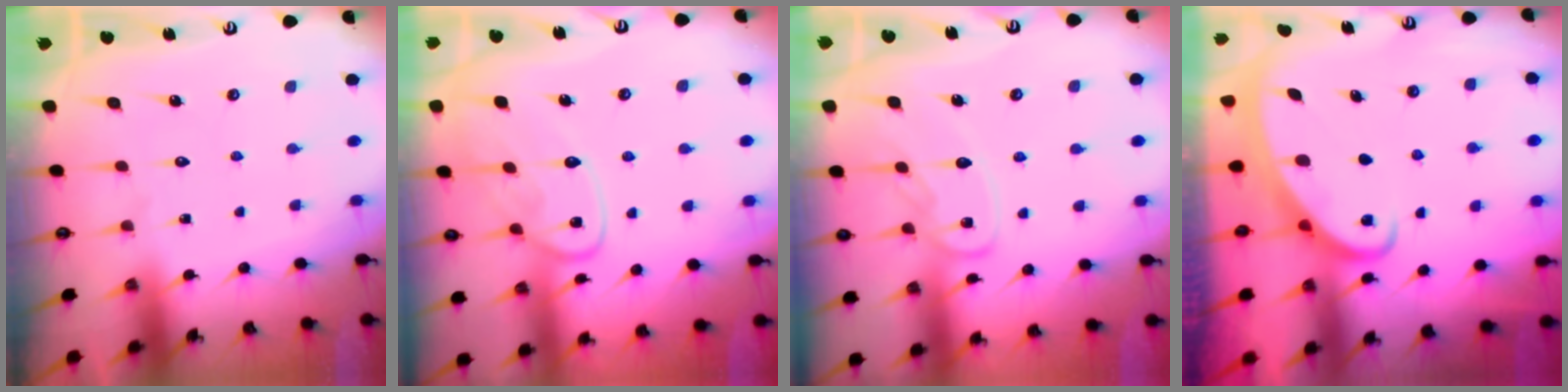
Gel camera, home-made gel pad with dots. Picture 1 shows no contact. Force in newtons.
{"total": 13.0, "press": 12.9, "slide": 1.0}
{"total": 10.5, "press": 10.4, "slide": 0.9}
{"total": 2.4, "press": 2.4, "slide": 0.4}